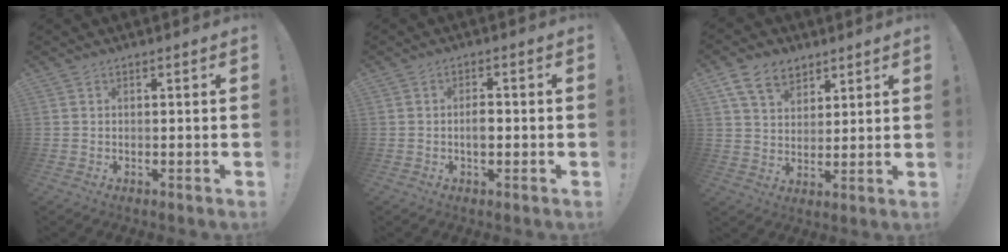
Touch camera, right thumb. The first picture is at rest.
{"total": 3.2, "force": [-0.7, 1.7, 2.6], "torque": [-0.031, 0.002, -0.016]}
{"total": 11.1, "force": [6.7, 7.2, 5.0], "torque": [-0.081, -0.027, 0.129]}